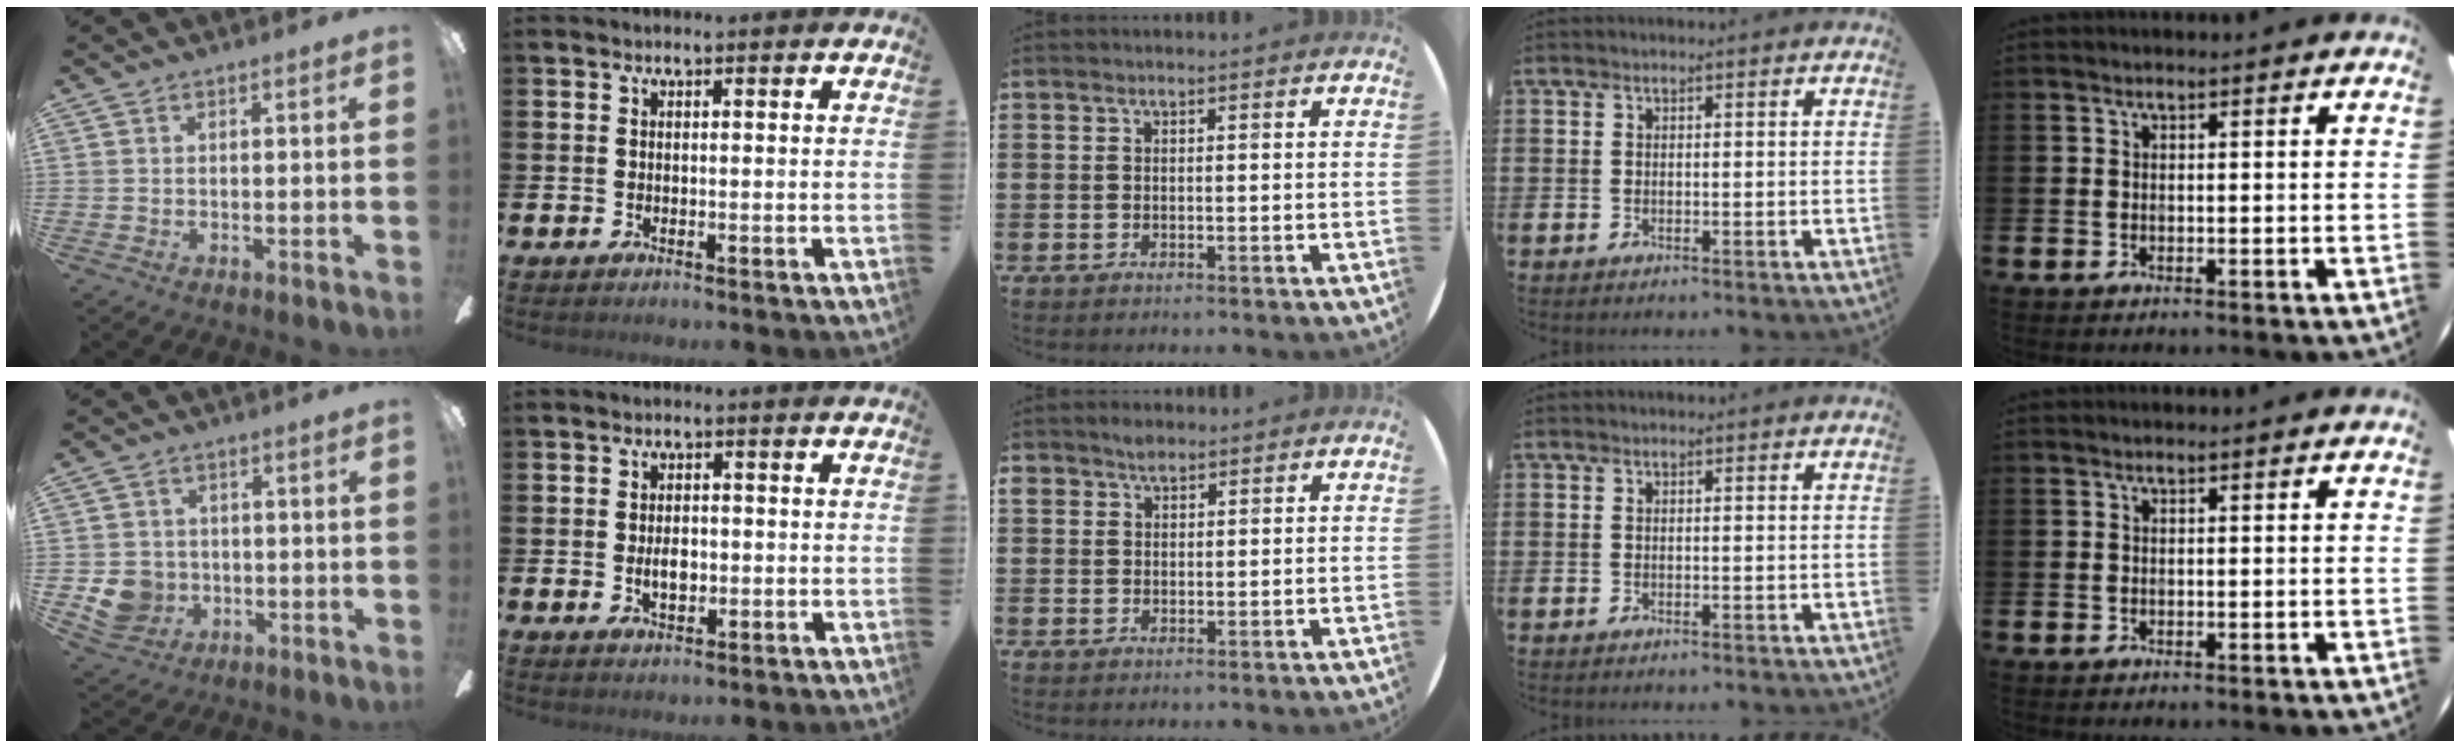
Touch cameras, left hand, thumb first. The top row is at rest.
{"thumb": {"total": 7.0, "force": [-0.9, 6.6, 2.1], "torque": [-0.049, 0.007, -0.012]}, "index": {"total": 2.7, "force": [-0.2, 1.6, 2.1], "torque": [-0.023, -0.003, -0.008]}, "middle": {"total": 2.0, "force": [1.7, 1.0, 0.3], "torque": [-0.001, -0.001, 0.033]}}